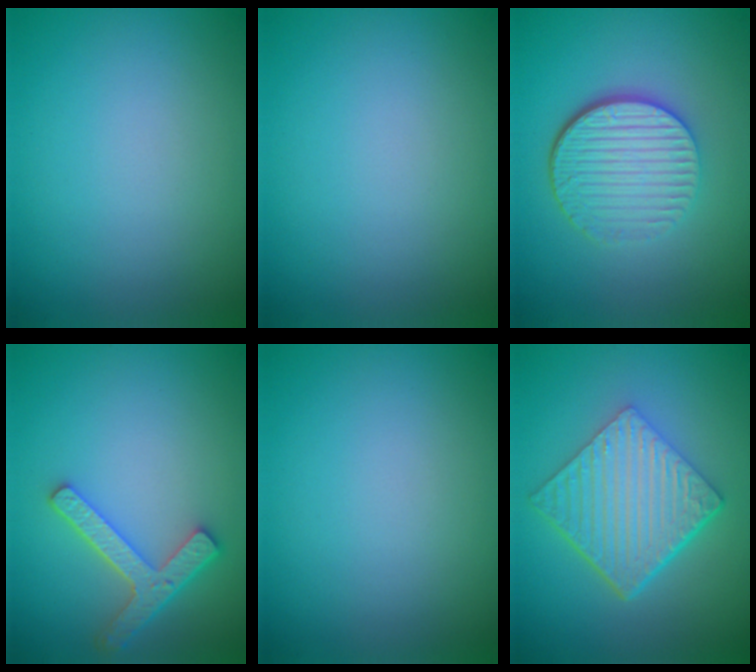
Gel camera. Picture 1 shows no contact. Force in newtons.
{"total": 0.0}
{"total": 5.5, "press": 4.0, "slide": 3.9}
{"total": 3.8, "press": 3.0, "slide": 2.3}
{"total": 0.0}
{"total": 6.7, "press": 4.7, "slide": 4.8}